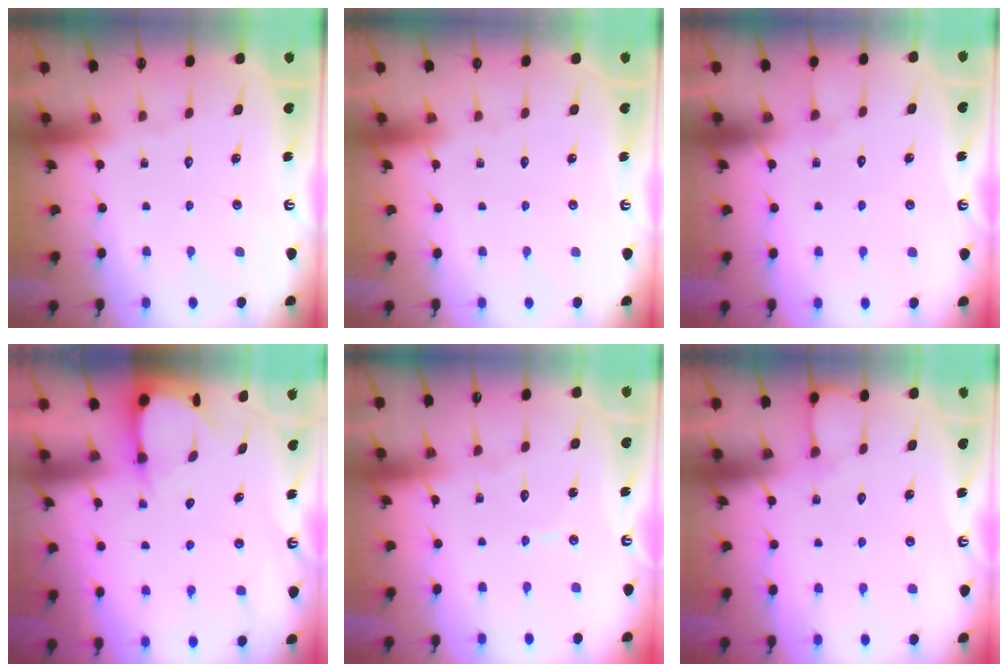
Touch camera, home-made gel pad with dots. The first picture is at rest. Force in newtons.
{"total": 0.0}
{"total": 2.9, "press": 2.9, "slide": 0.3}
{"total": 3.4, "press": 3.4, "slide": 0.3}
{"total": 3.9, "press": 3.9, "slide": 0.2}
{"total": 3.8, "press": 3.8, "slide": 0.4}